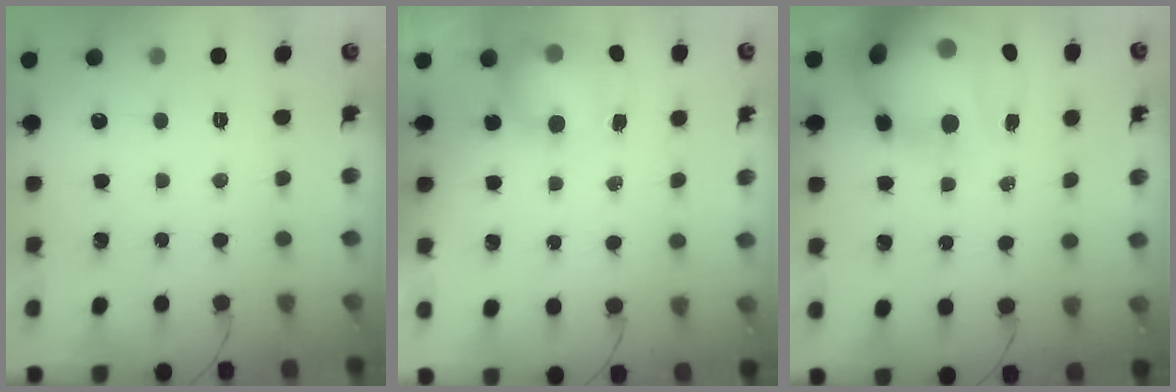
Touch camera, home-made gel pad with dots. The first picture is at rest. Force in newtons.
{"total": 12.3, "press": 9.3, "slide": 8.1}
{"total": 24.9, "press": 24.2, "slide": 5.9}